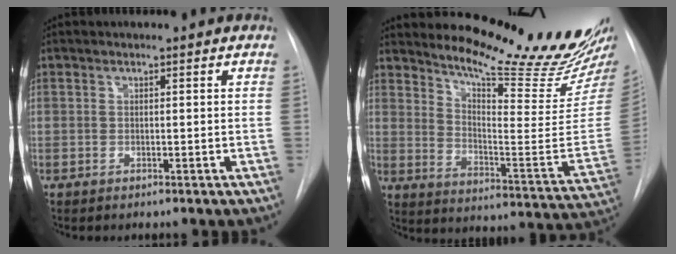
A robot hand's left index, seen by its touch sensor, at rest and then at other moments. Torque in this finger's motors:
{"motor_torque": [0.94, -1.20, 0.09, 0.00]}